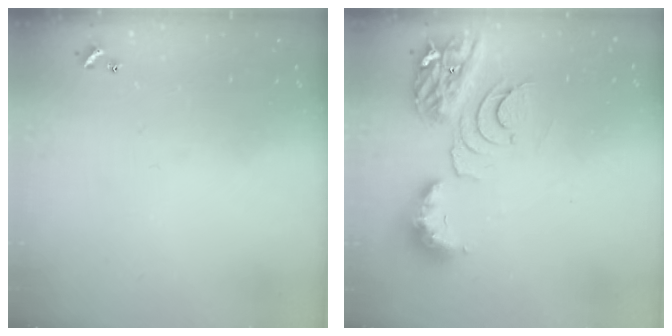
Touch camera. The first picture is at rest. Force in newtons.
{"total": 10.1, "press": 10.0, "slide": 1.2}